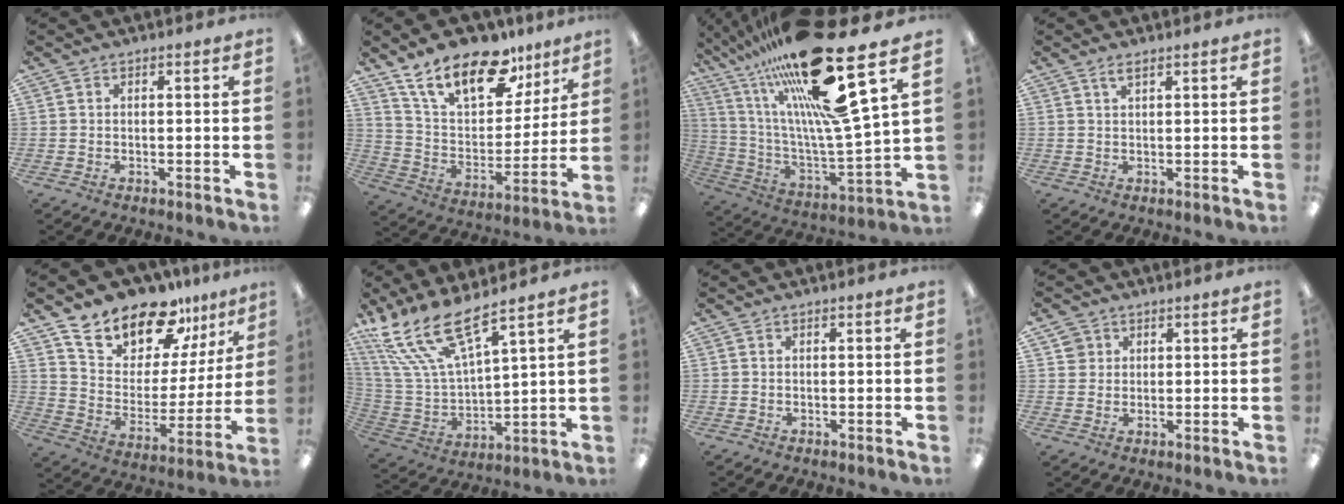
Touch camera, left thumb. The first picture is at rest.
{"total": 20.1, "force": [13.6, 9.4, 11.3], "torque": [-0.191, -0.078, 0.239]}
{"total": 29.7, "force": [18.8, 5.7, 22.2], "torque": [-0.385, -0.104, 0.300]}
{"total": 1.8, "force": [1.2, 0.5, 1.2], "torque": [-0.028, 0.002, 0.022]}
{"total": 16.4, "force": [14.6, 6.3, 3.9], "torque": [-0.097, -0.125, 0.265]}
{"total": 17.3, "force": [12.6, 5.3, 10.7], "torque": [-0.248, -0.081, 0.226]}
{"total": 0.0}
{"total": 3.5, "force": [1.7, 3.0, 0.1], "torque": [0.002, -0.001, 0.028]}